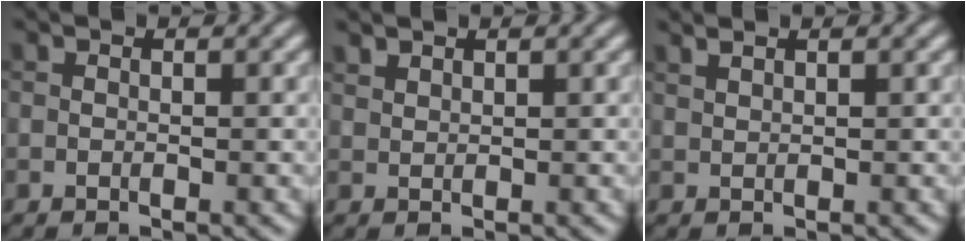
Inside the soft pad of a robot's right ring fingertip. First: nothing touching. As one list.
[{"total": 1.1, "force": [1.0, 0.3, 0.3], "torque": [-0.009, 0.000, 0.025]}, {"total": 1.3, "force": [1.1, 0.3, 0.6], "torque": [-0.005, 0.001, 0.017]}]